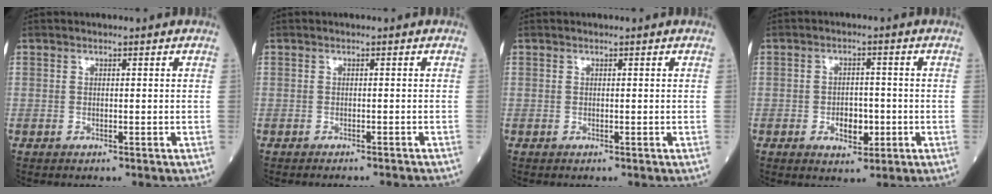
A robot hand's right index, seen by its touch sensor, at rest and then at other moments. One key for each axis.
{"total": 4.3, "fx": -4.1, "fy": 0.2, "fz": 1.3, "tx": -0.014, "ty": -0.016, "tz": -0.044}
{"total": 0.0}
{"total": 4.4, "fx": -1.4, "fy": 2.4, "fz": 3.4, "tx": -0.050, "ty": 0.002, "tz": -0.017}